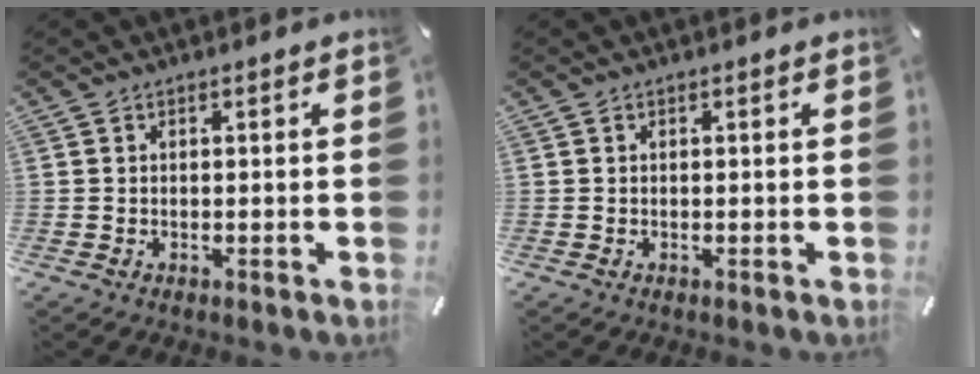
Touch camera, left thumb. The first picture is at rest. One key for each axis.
{"total": 0.0}